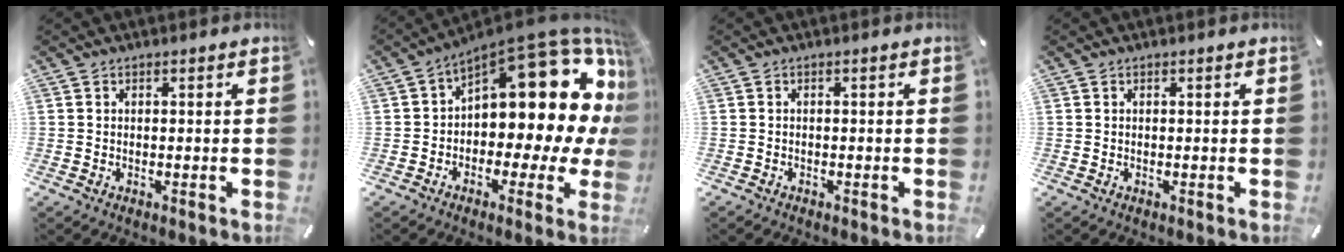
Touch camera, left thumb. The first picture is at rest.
{"total": 16.8, "force": [8.1, 7.8, 12.5], "torque": [-0.160, -0.081, 0.130]}
{"total": 0.6, "force": [-0.5, 0.3, 0.0], "torque": [0.000, 0.002, -0.012]}
{"total": 0.0}